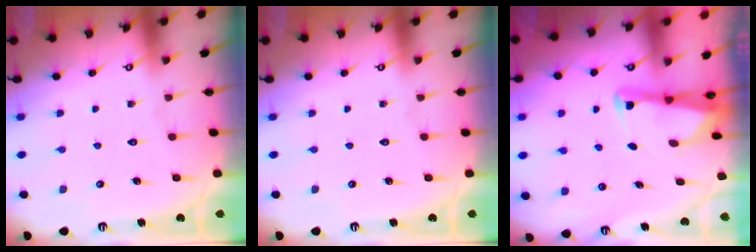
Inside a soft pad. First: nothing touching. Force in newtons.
{"total": 0.0}
{"total": 2.6, "press": 2.6, "slide": 0.2}